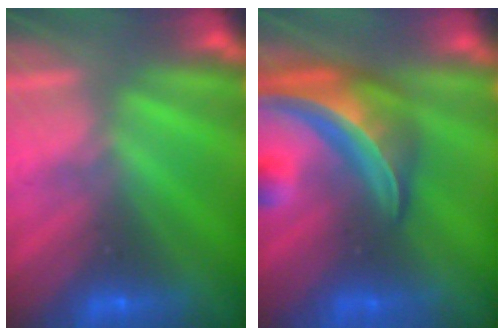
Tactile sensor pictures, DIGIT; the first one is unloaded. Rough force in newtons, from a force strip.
{"total": 9.6}